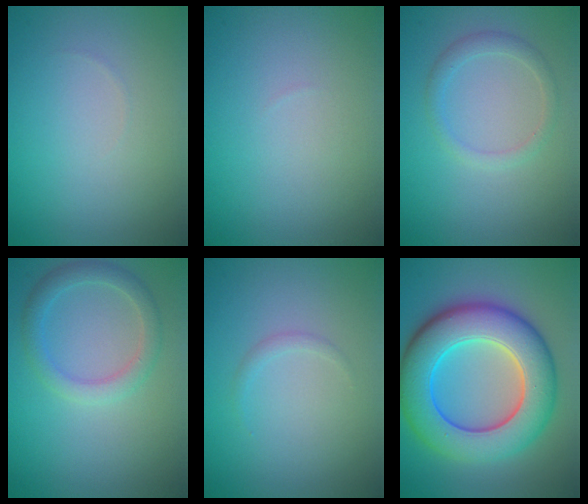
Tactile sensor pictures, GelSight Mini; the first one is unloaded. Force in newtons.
{"total": 0.0}
{"total": 1.7, "press": 1.7, "slide": 0.1}
{"total": 2.5, "press": 2.5, "slide": 0.1}
{"total": 0.6, "press": 0.6, "slide": 0.1}
{"total": 10.9, "press": 10.9, "slide": 0.1}